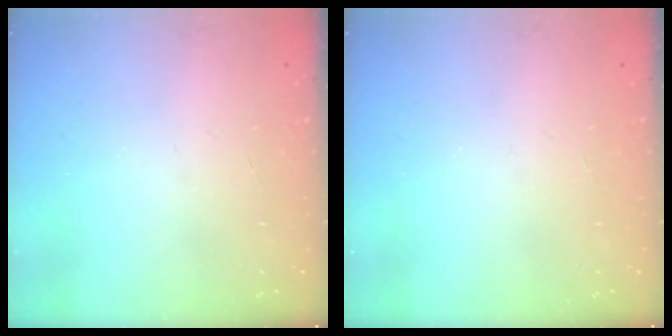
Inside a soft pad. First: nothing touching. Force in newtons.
{"total": 0.0}